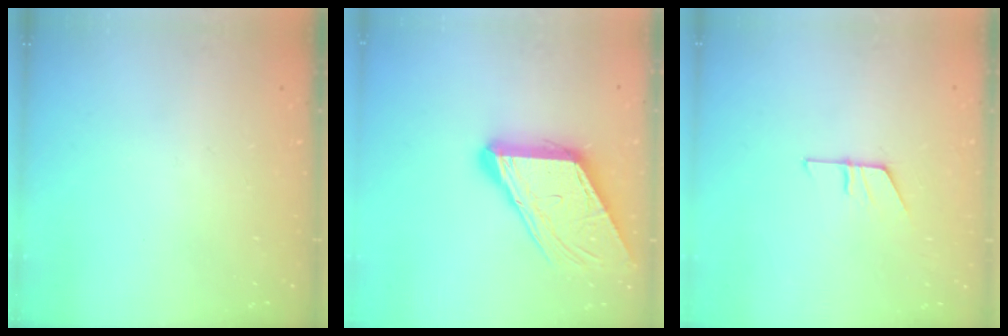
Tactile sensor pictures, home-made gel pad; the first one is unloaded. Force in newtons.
{"total": 14.0, "press": 13.9, "slide": 1.9}
{"total": 5.1, "press": 5.1, "slide": 0.4}